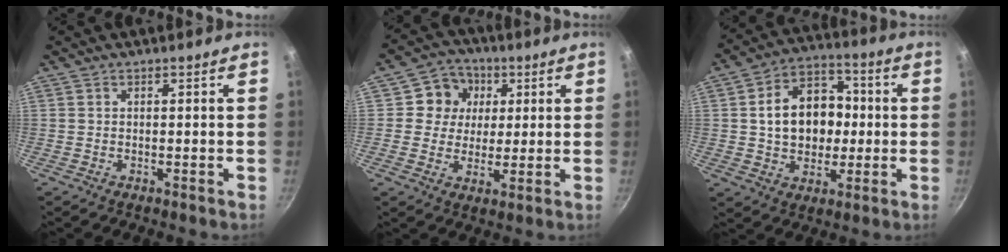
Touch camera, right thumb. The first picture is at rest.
{"total": 8.6, "force": [2.5, 7.8, 2.8], "torque": [-0.006, -0.004, 0.029]}
{"total": 14.7, "force": [0.7, 11.2, 9.5], "torque": [-0.118, 0.027, 0.007]}